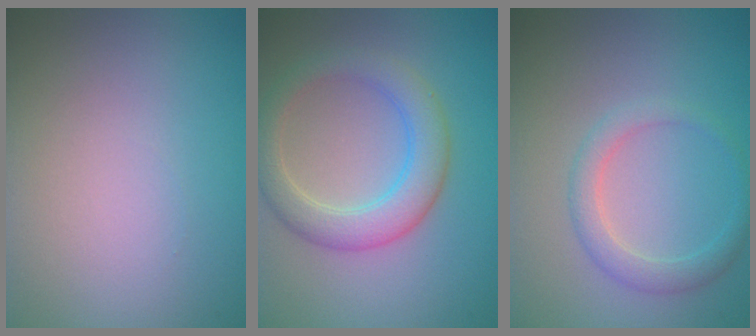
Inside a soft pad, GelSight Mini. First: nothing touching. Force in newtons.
{"total": 4.4, "press": 4.4, "slide": 0.2}
{"total": 2.2, "press": 2.2, "slide": 0.2}